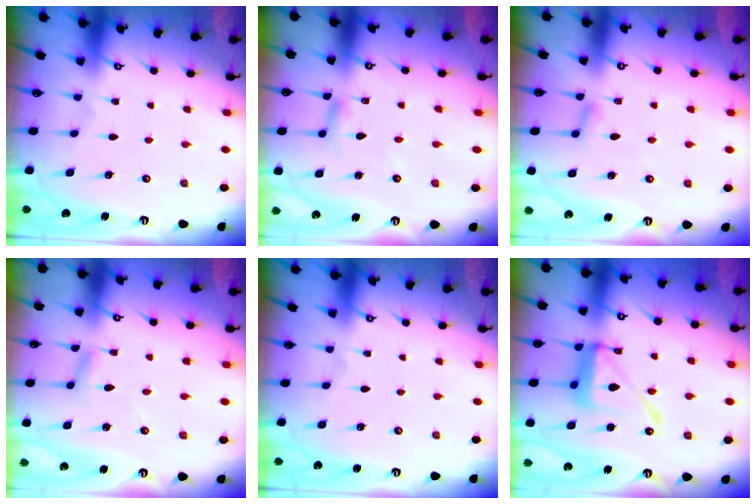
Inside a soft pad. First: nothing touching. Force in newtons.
{"total": 3.4, "press": 3.4, "slide": 0.3}
{"total": 7.4, "press": 7.4, "slide": 0.6}
{"total": 2.8, "press": 2.8, "slide": 0.1}
{"total": 0.0}
{"total": 15.2, "press": 15.1, "slide": 1.3}